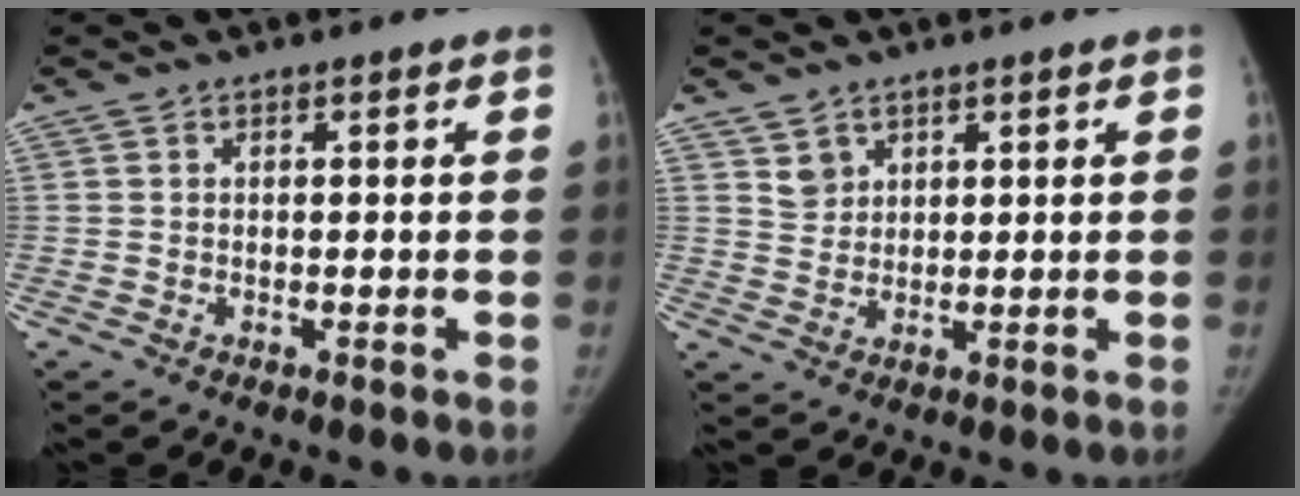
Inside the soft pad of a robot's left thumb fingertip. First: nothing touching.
{"total": 2.9, "force": [1.9, 2.1, 0.3], "torque": [0.015, -0.017, 0.037]}